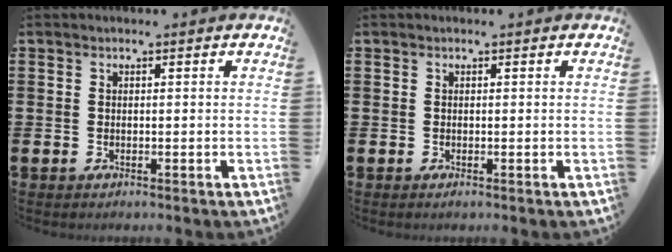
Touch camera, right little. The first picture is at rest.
{"total": 0.0}